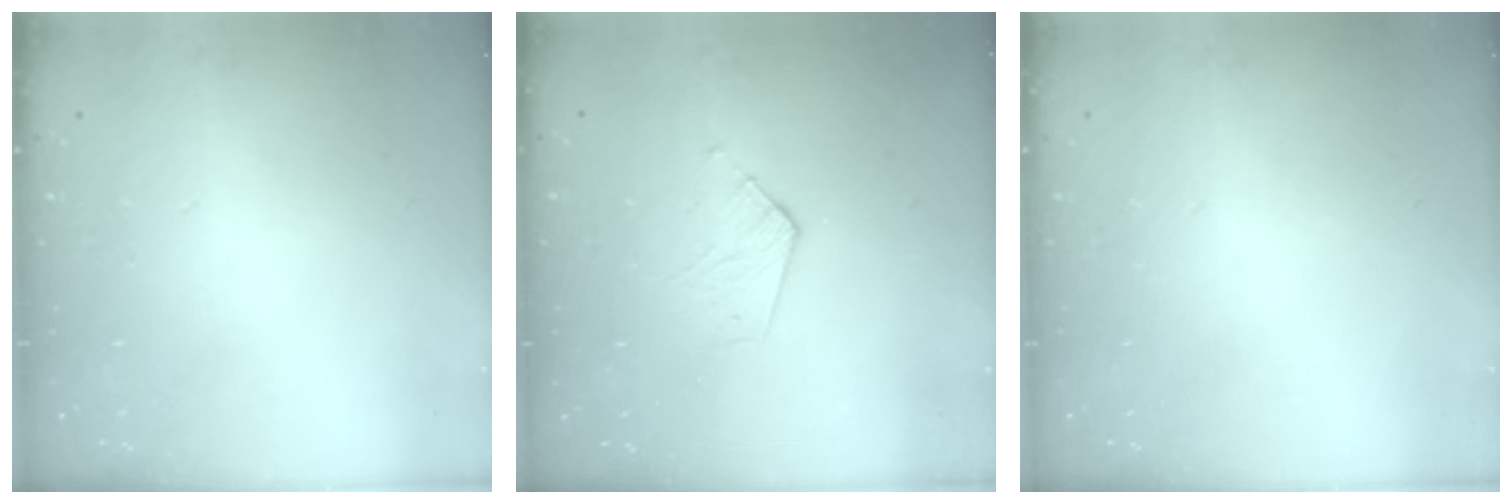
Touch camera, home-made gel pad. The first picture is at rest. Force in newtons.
{"total": 3.6, "press": 3.5, "slide": 0.3}
{"total": 0.0}